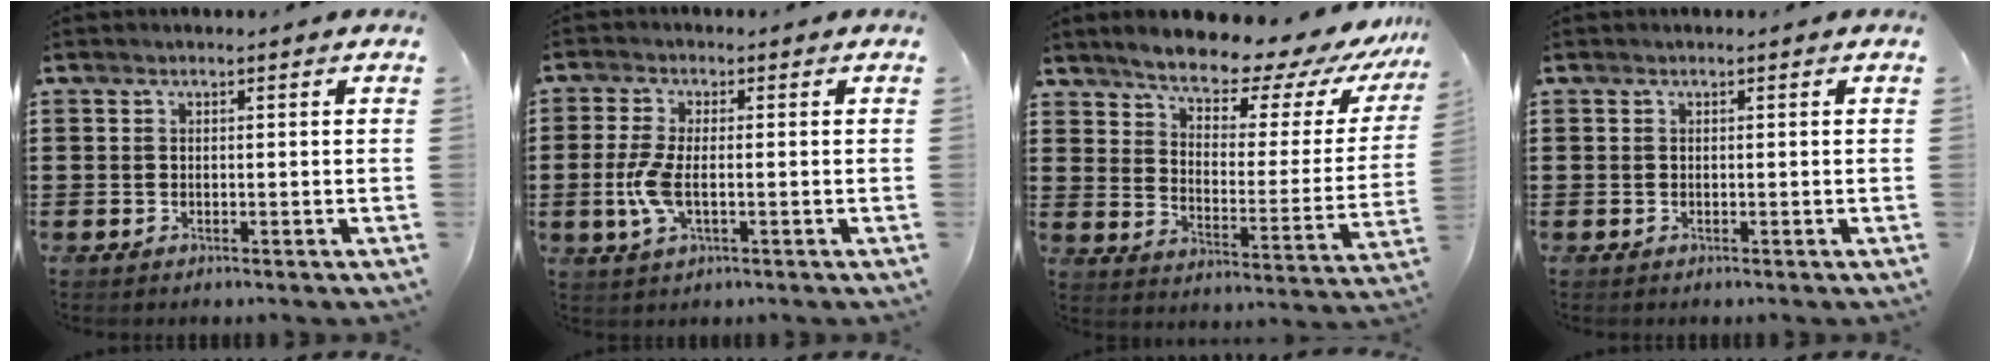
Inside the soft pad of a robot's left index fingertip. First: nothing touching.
{"total": 4.9, "force": [-0.8, 1.8, 4.5], "torque": [-0.113, -0.010, -0.022]}
{"total": 8.9, "force": [8.0, 1.8, 3.4], "torque": [-0.073, -0.062, 0.131]}
{"total": 0.0}